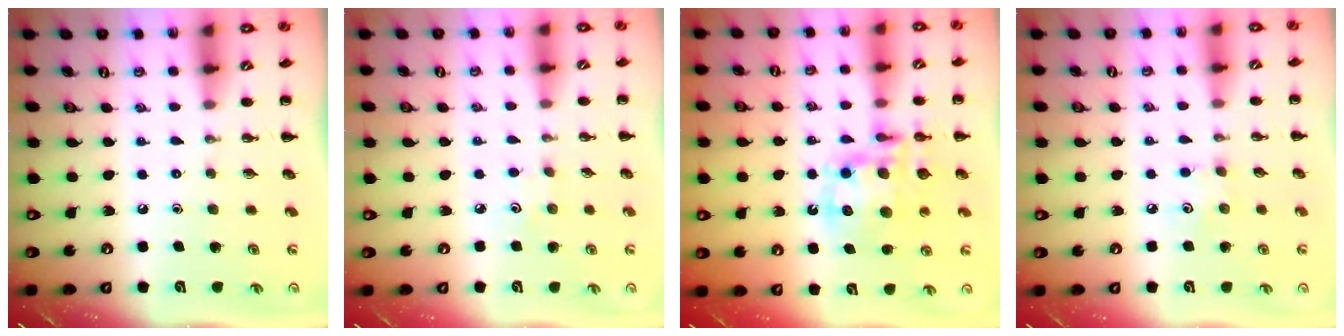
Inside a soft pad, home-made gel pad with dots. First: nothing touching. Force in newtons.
{"total": 3.4, "press": 3.3, "slide": 0.8}
{"total": 14.6, "press": 14.2, "slide": 3.4}
{"total": 4.0, "press": 3.9, "slide": 1.1}